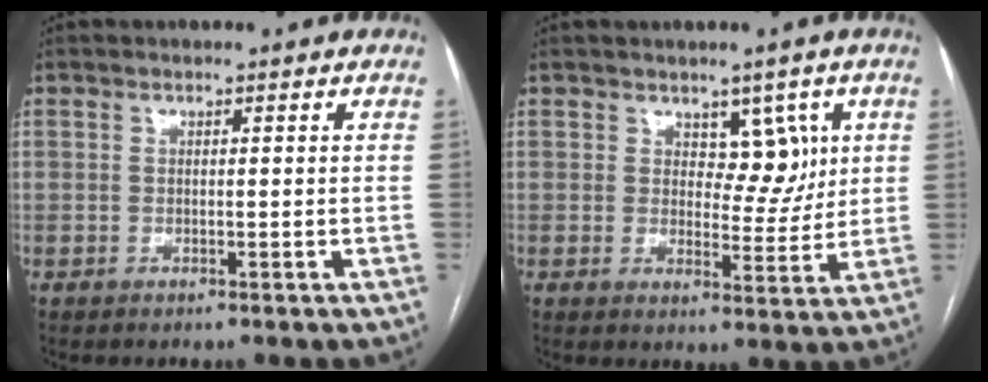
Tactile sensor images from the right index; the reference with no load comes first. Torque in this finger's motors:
{"motor_torque": [-0.03, 0.08, -0.01, 0.00]}